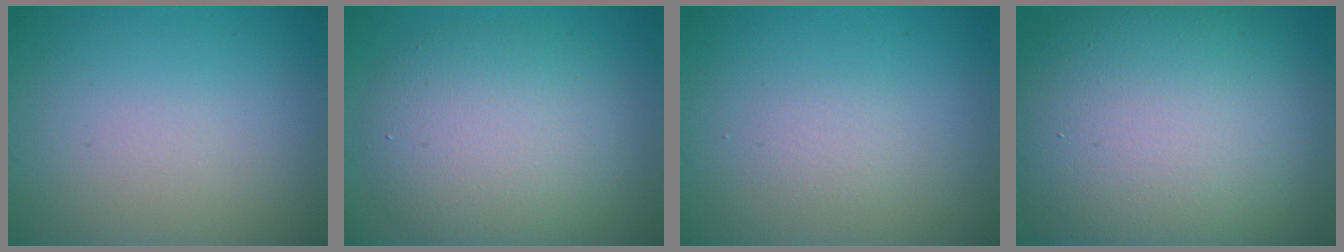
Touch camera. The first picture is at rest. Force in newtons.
{"total": 6.4, "press": 6.4, "slide": 0.1}
{"total": 1.1, "press": 1.1, "slide": 0.1}
{"total": 16.0, "press": 15.9, "slide": 1.3}